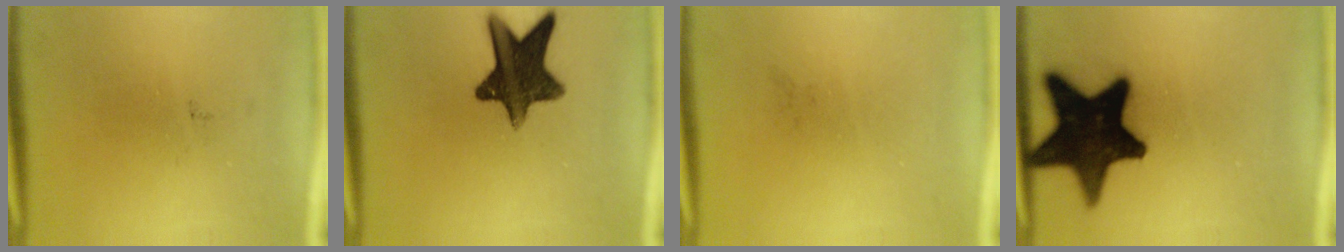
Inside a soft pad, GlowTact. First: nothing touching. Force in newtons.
{"total": 13.2}
{"total": 0.0}
{"total": 19.8}